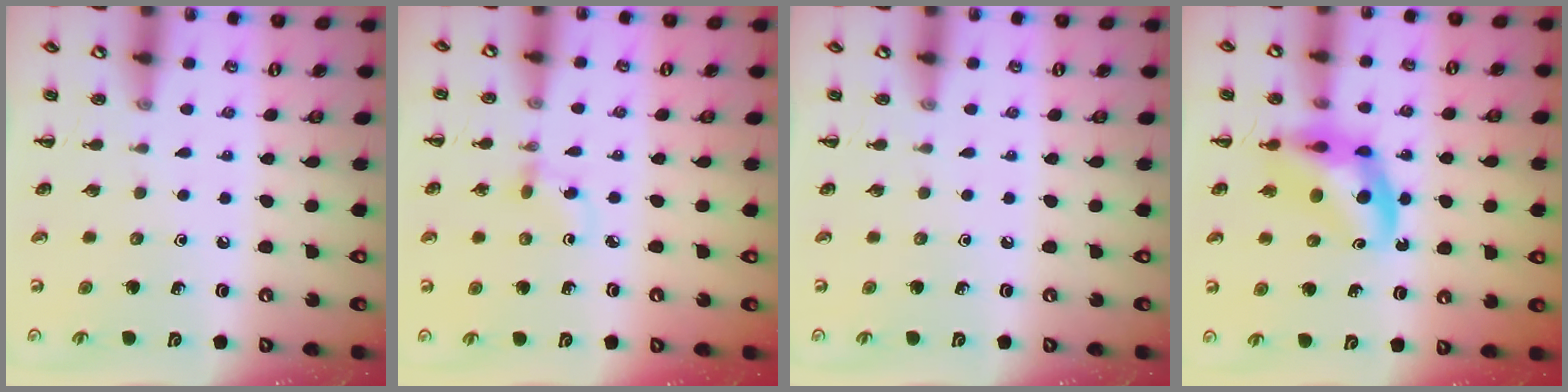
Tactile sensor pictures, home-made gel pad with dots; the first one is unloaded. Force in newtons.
{"total": 2.8, "press": 2.5, "slide": 1.2}
{"total": 0.0}
{"total": 9.4, "press": 9.0, "slide": 2.8}